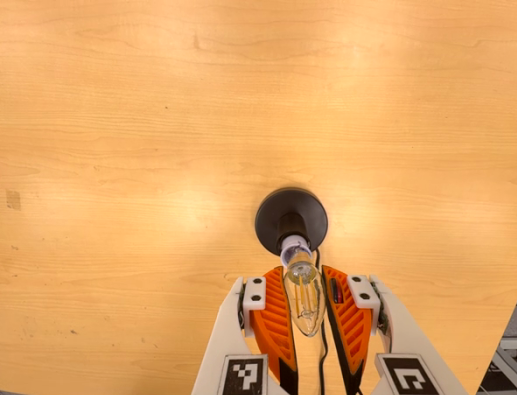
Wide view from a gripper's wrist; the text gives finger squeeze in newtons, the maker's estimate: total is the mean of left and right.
{"total": 12.7, "left": 14.2, "right": 11.3}